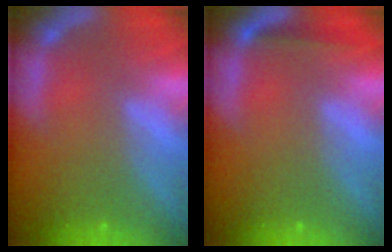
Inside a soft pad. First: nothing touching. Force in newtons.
{"total": 1.4}